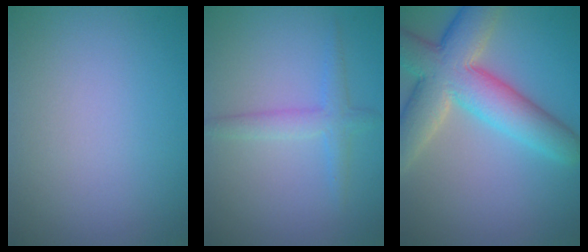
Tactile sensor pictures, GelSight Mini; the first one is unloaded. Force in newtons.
{"total": 2.3, "press": 2.3, "slide": 0.1}
{"total": 9.4, "press": 9.3, "slide": 0.6}